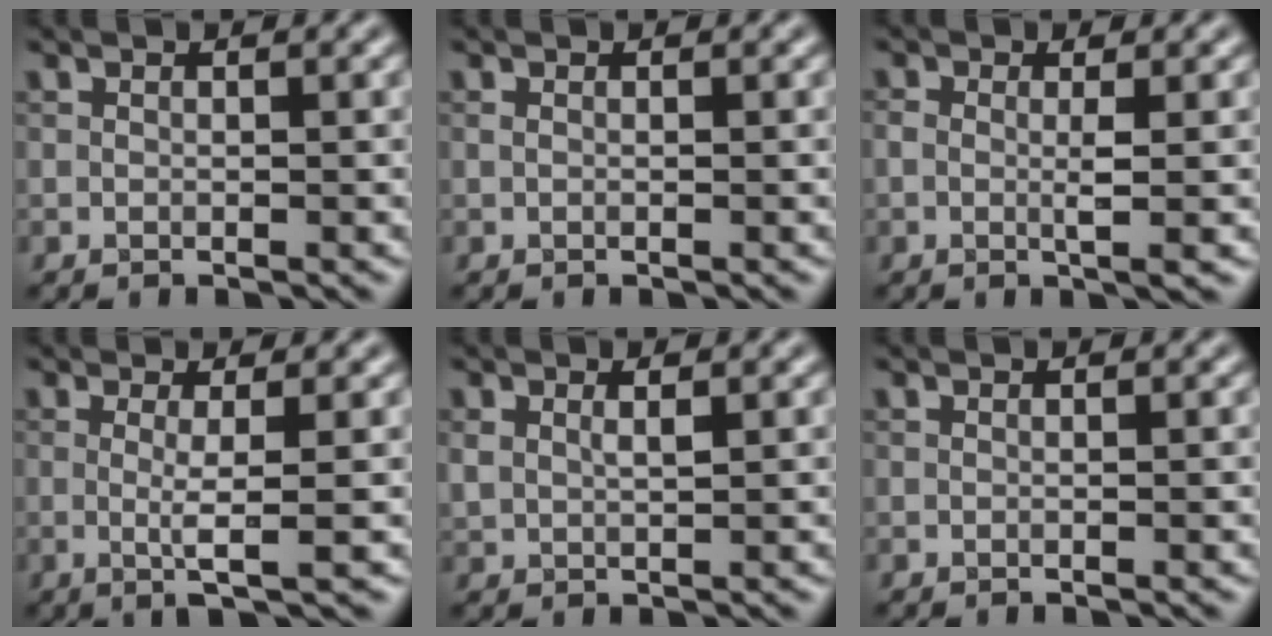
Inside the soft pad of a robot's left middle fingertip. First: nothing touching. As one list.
[{"total": 0.0}, {"total": 1.8, "force": [0.1, 0.3, 1.7], "torque": [-0.036, -0.001, -0.001]}, {"total": 2.8, "force": [-0.1, 0.4, 2.8], "torque": [-0.054, -0.008, -0.006]}, {"total": 1.5, "force": [0.8, 0.7, 1.1], "torque": [-0.030, -0.001, 0.019]}, {"total": 0.0}]